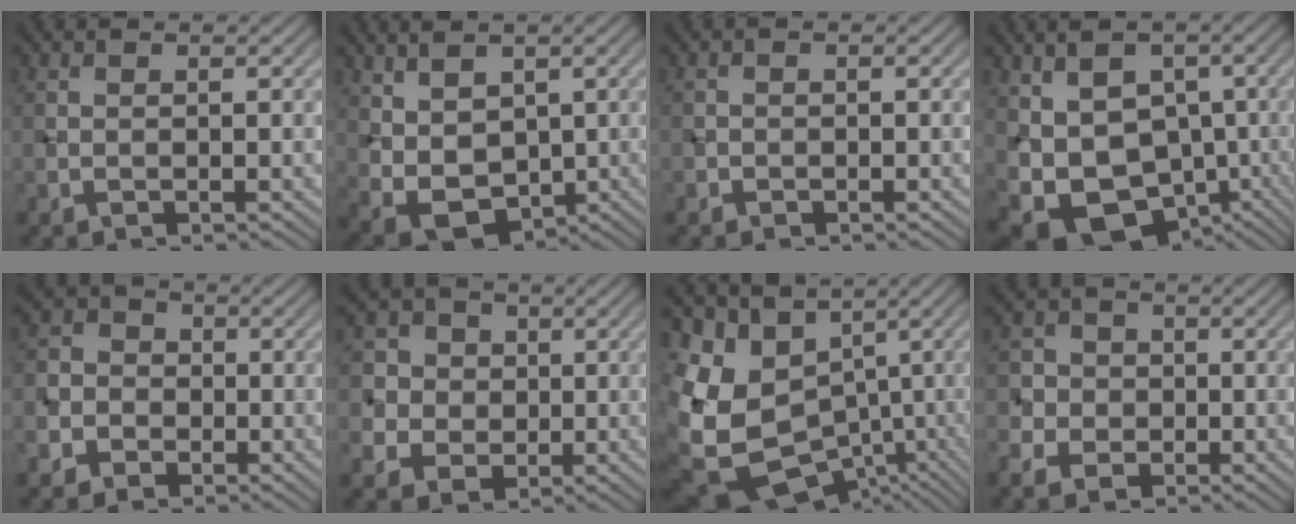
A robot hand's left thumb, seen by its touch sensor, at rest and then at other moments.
{"total": 7.5, "force": [1.6, 5.2, 5.1], "torque": [-0.120, -0.009, 0.038]}
{"total": 1.0, "force": [-0.6, 0.8, 0.0], "torque": [0.006, -0.005, -0.016]}
{"total": 13.1, "force": [-1.5, 9.9, 8.5], "torque": [-0.154, -0.018, -0.001]}
{"total": 5.5, "force": [-2.5, 4.5, 1.8], "torque": [-0.042, -0.003, -0.065]}
{"total": 6.2, "force": [0.3, 5.9, 1.9], "torque": [-0.063, 0.011, -0.013]}
{"total": 16.6, "force": [-5.0, 12.9, 9.2], "torque": [-0.252, -0.026, -0.041]}
{"total": 5.8, "force": [-2.4, 5.0, 1.7], "torque": [-0.046, -0.005, -0.067]}